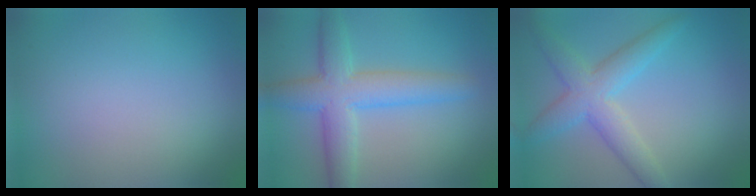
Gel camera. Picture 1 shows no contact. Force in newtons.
{"total": 5.8, "press": 5.8, "slide": 0.2}
{"total": 4.7, "press": 4.7, "slide": 0.2}